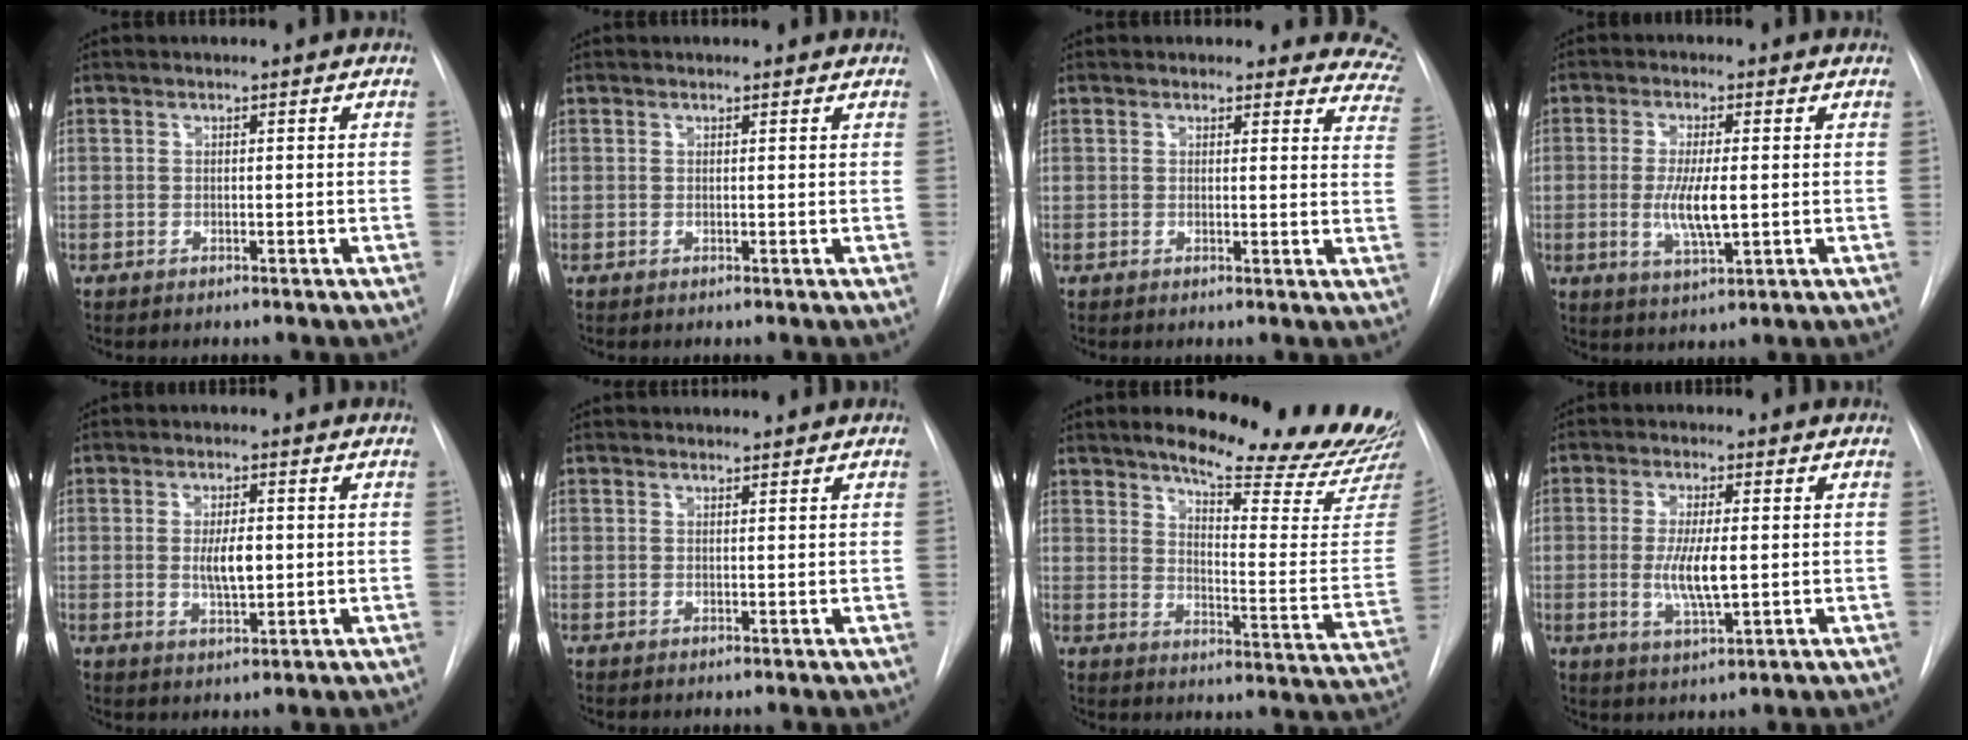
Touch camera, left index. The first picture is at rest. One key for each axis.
{"total": 0.8, "fx": 0.8, "fy": 0.3, "fz": 0.0, "tx": -0.005, "ty": 0.000, "tz": 0.006}
{"total": 11.5, "fx": 10.7, "fy": 4.1, "fz": 0.8, "tx": 0.051, "ty": -0.061, "tz": 0.065}
{"total": 6.5, "fx": -0.5, "fy": 1.4, "fz": 6.3, "tx": -0.126, "ty": -0.016, "tz": -0.009}
{"total": 4.5, "fx": 0.0, "fy": 1.6, "fz": 4.2, "tx": -0.074, "ty": -0.007, "tz": 0.003}
{"total": 1.9, "fx": 1.9, "fy": 0.3, "fz": 0.0, "tx": -0.005, "ty": 0.009, "tz": 0.027}
{"total": 21.7, "fx": 19.6, "fy": 1.5, "fz": 9.2, "tx": -0.123, "ty": -0.111, "tz": 0.240}
{"total": 6.4, "fx": -0.4, "fy": 1.4, "fz": 6.2, "tx": -0.124, "ty": -0.015, "tz": -0.006}